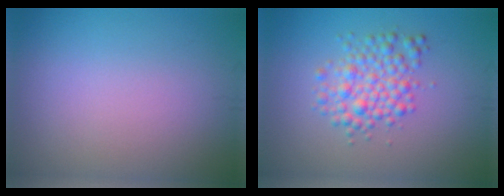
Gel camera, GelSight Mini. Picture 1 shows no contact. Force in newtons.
{"total": 3.6, "press": 3.6, "slide": 0.1}